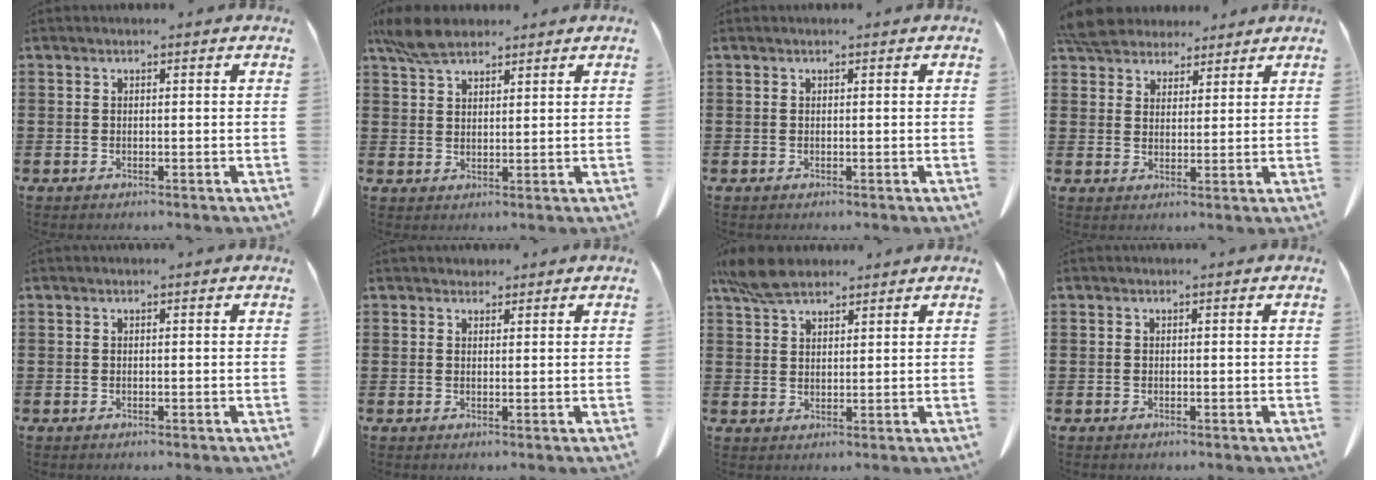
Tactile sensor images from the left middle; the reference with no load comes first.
{"total": 5.5, "force": [4.3, 2.0, 2.7], "torque": [-0.064, 0.000, 0.083]}
{"total": 0.0}
{"total": 5.9, "force": [5.4, 1.9, 1.4], "torque": [-0.048, -0.009, 0.103]}
{"total": 0.0}
{"total": 1.5, "force": [1.4, 0.6, 0.1], "torque": [-0.006, 0.001, 0.028]}
{"total": 6.0, "force": [4.8, 2.1, 2.9], "torque": [-0.070, -0.004, 0.092]}
{"total": 0.0}